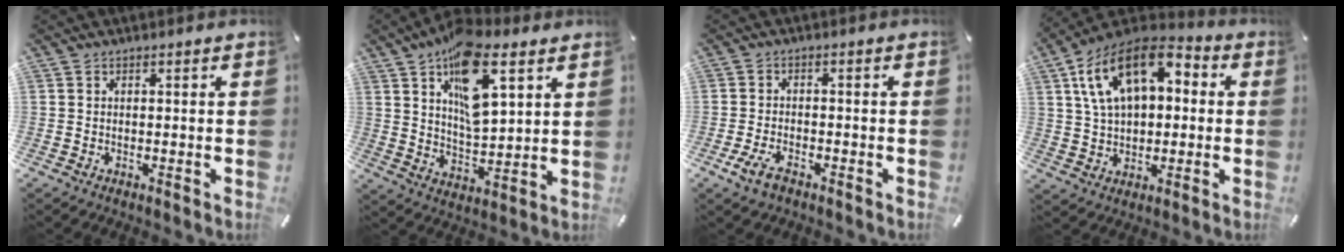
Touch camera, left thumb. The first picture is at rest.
{"total": 15.9, "force": [8.6, 7.4, 11.2], "torque": [-0.185, -0.027, 0.147]}
{"total": 4.5, "force": [-2.9, 2.1, 2.8], "torque": [-0.070, 0.007, -0.058]}
{"total": 16.3, "force": [6.6, 10.3, 10.8], "torque": [-0.208, -0.018, 0.119]}